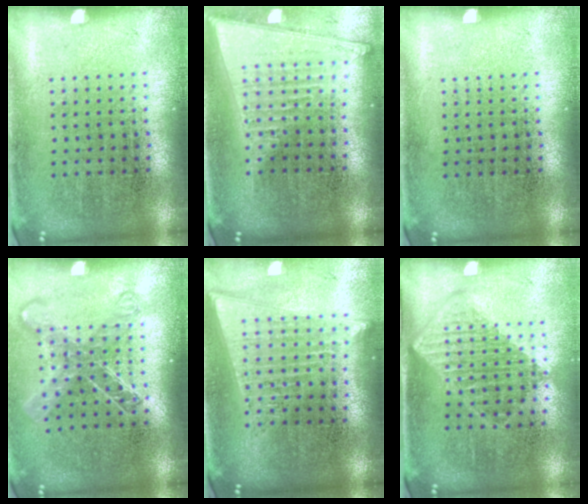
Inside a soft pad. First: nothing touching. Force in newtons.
{"total": 2.0, "press": 1.7, "slide": 1.0}
{"total": 0.0}
{"total": 1.7, "press": 1.3, "slide": 1.0}
{"total": 2.0, "press": 1.8, "slide": 1.0}
{"total": 1.2, "press": 1.1, "slide": 0.5}